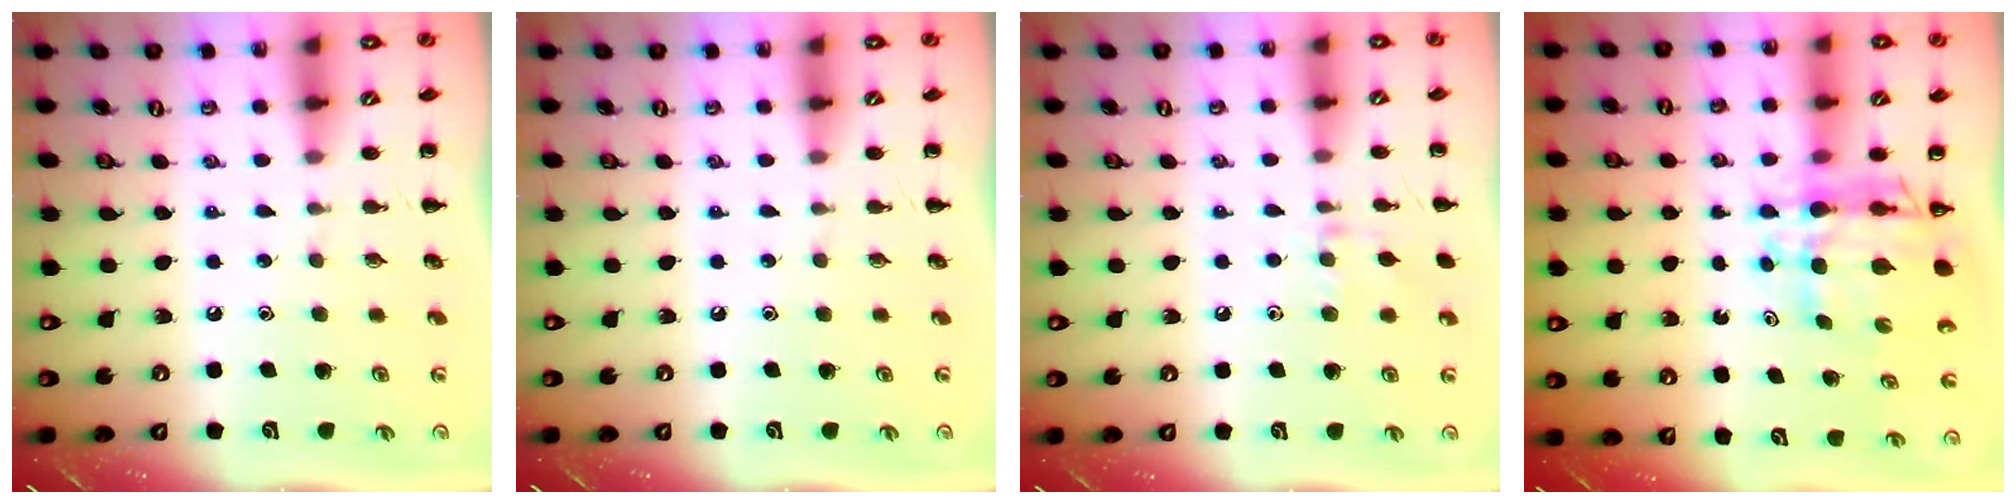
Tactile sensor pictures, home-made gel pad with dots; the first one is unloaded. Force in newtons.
{"total": 0.0}
{"total": 7.0, "press": 6.7, "slide": 2.1}
{"total": 9.1, "press": 8.5, "slide": 3.2}